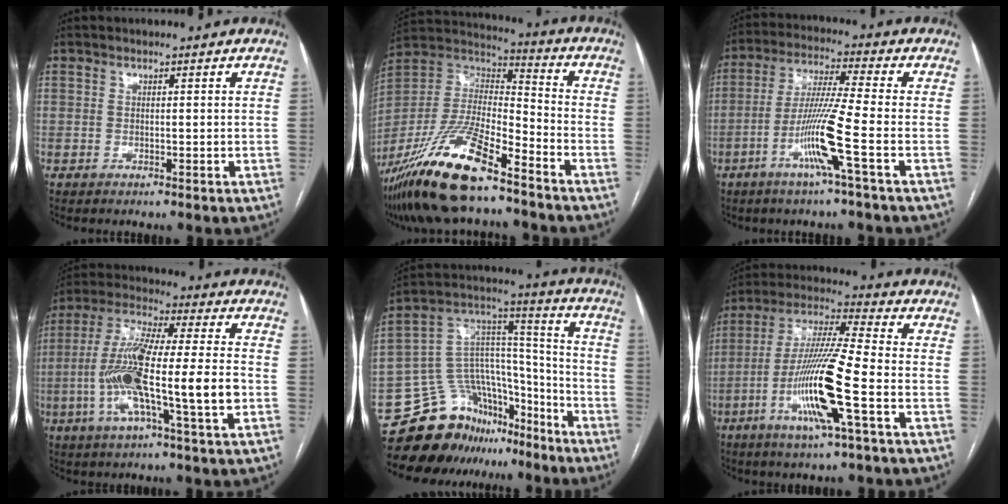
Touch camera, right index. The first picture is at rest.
{"total": 20.5, "force": [-14.3, 4.5, 14.0], "torque": [-0.312, -0.023, -0.269]}
{"total": 10.2, "force": [-4.1, -1.6, 9.2], "torque": [-0.181, -0.009, -0.084]}
{"total": 16.4, "force": [-3.3, 1.2, 16.0], "torque": [-0.312, 0.002, -0.065]}
{"total": 16.6, "force": [-13.5, 9.0, 3.8], "torque": [-0.057, 0.086, -0.223]}
{"total": 15.0, "force": [-5.0, 0.0, 14.1], "torque": [-0.283, -0.010, -0.100]}